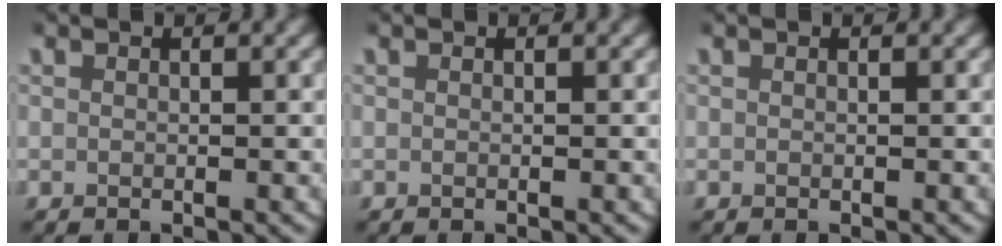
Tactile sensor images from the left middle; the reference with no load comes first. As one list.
[{"total": 0.0}, {"total": 0.0}]